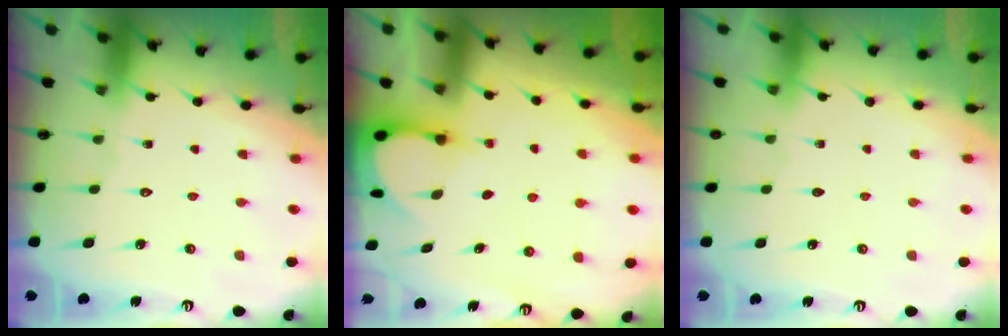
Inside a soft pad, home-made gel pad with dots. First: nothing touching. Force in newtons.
{"total": 3.1, "press": 3.0, "slide": 0.4}
{"total": 0.7, "press": 0.7, "slide": 0.2}